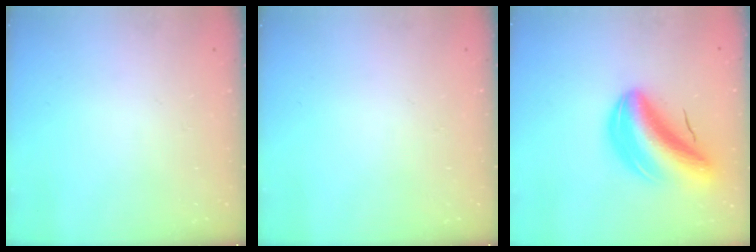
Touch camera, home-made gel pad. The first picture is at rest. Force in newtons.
{"total": 0.0}
{"total": 13.6, "press": 13.1, "slide": 3.8}